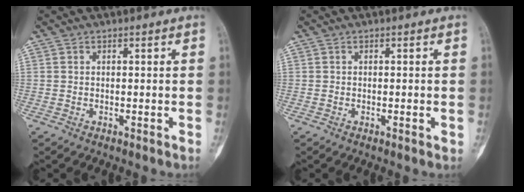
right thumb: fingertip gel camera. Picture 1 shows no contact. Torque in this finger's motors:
{"motor_torque": [-0.16, -0.11, -0.09, -0.02, -0.09]}